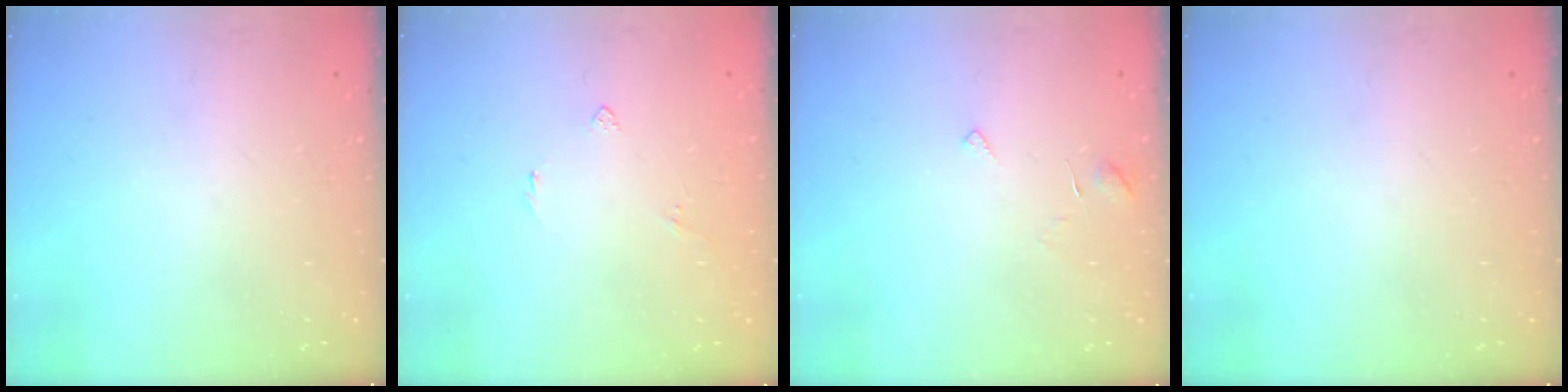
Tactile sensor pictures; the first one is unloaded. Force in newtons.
{"total": 2.7, "press": 2.7, "slide": 0.5}
{"total": 3.6, "press": 3.6, "slide": 0.3}
{"total": 0.0}